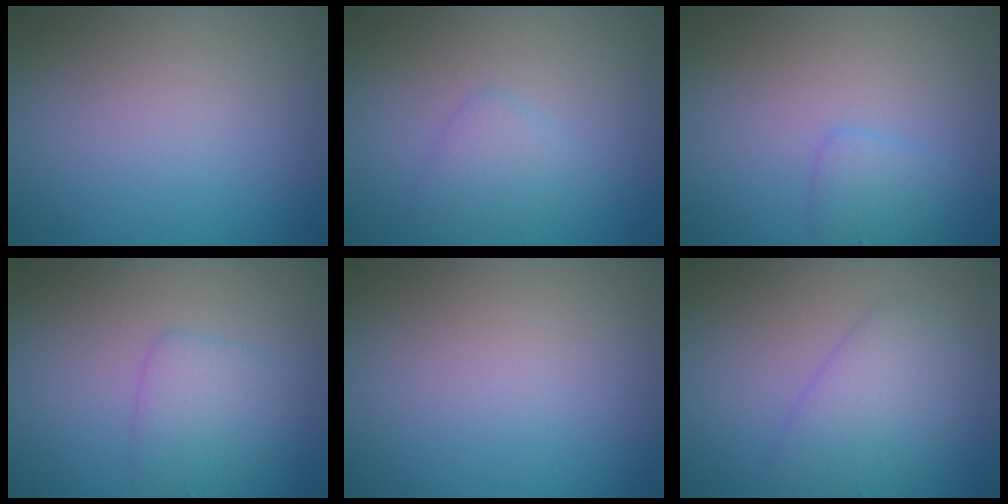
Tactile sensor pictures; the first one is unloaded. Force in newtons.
{"total": 1.6, "press": 1.6, "slide": 0.2}
{"total": 1.7, "press": 1.7, "slide": 0.1}
{"total": 2.6, "press": 2.6, "slide": 0.0}
{"total": 0.0}
{"total": 3.1, "press": 3.1, "slide": 0.2}